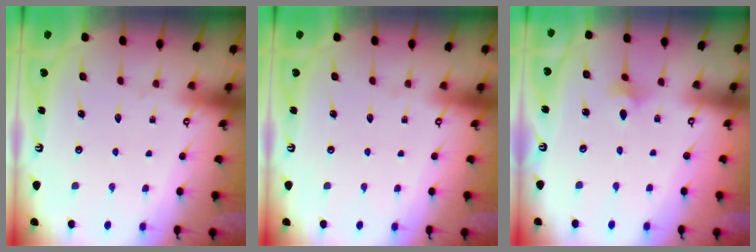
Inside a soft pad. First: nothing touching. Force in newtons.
{"total": 0.0}
{"total": 2.7, "press": 2.6, "slide": 0.7}